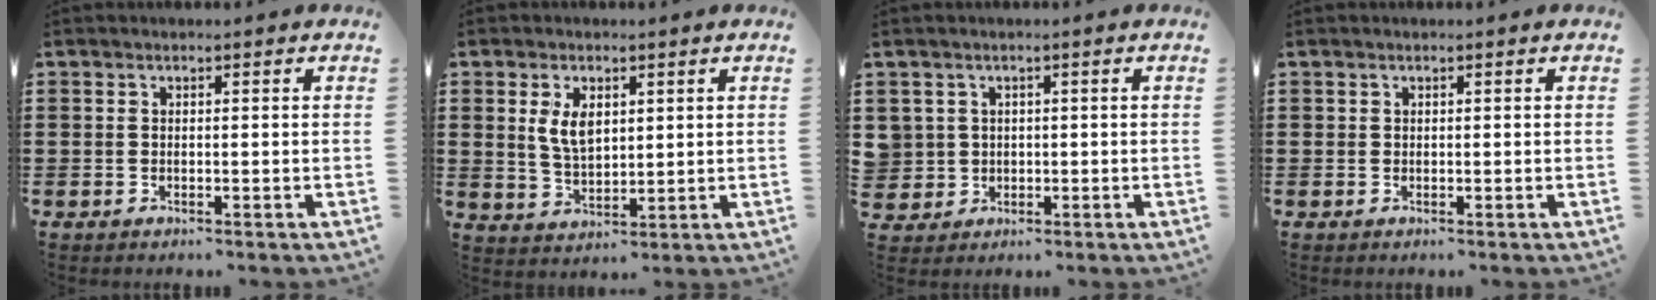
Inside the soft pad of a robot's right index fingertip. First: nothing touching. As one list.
[{"total": 5.0, "force": [1.6, 2.6, 3.9], "torque": [-0.076, 0.004, 0.026]}, {"total": 2.5, "force": [0.2, 2.5, 0.0], "torque": [-0.014, 0.008, 0.001]}, {"total": 0.0}]